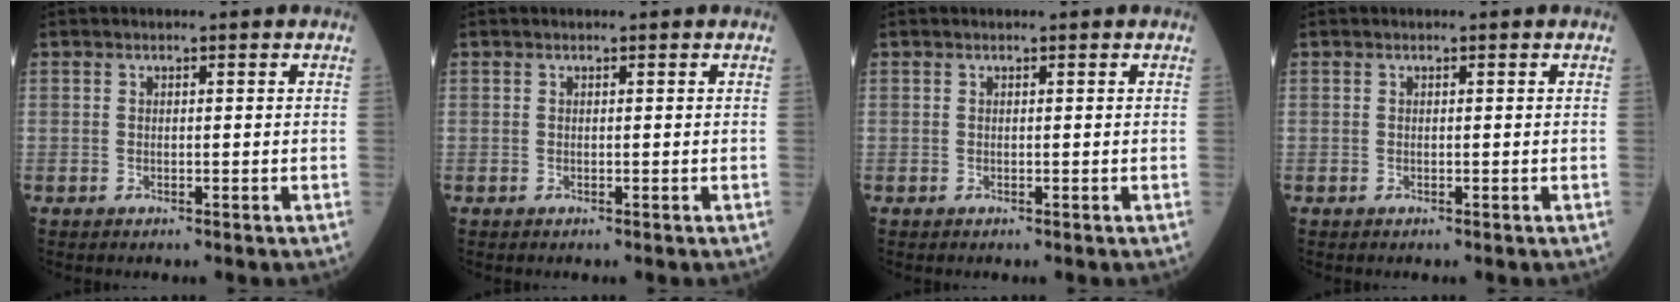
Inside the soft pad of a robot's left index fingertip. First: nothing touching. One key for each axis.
{"total": 0.0}
{"total": 0.0}
{"total": 0.0}